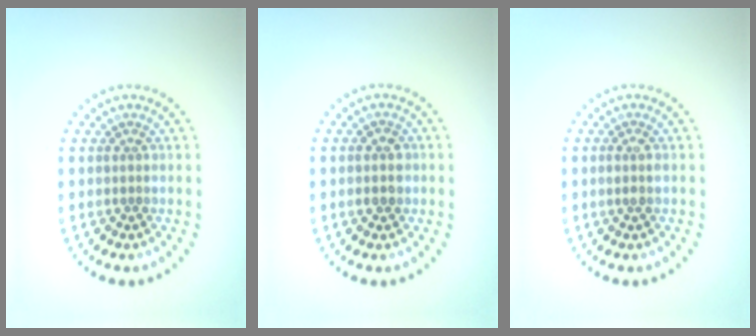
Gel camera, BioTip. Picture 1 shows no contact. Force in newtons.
{"total": 1.5, "press": 1.5, "slide": 0.1}
{"total": 1.0, "press": 0.9, "slide": 0.5}